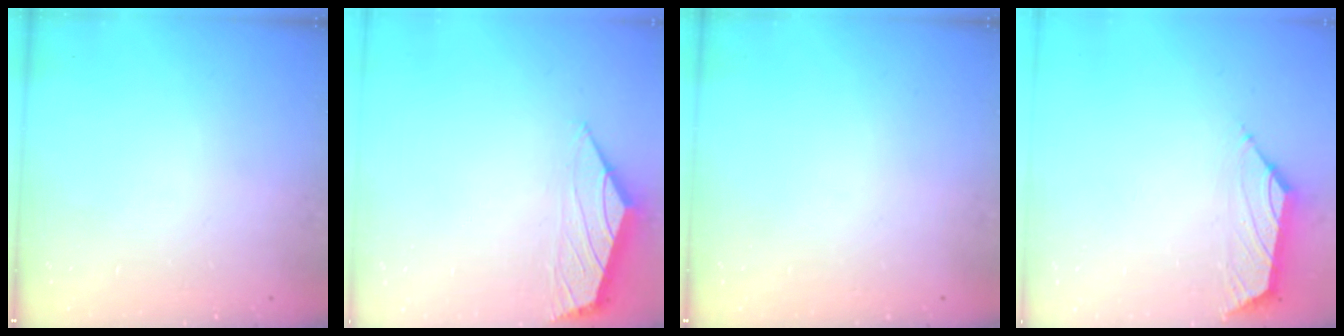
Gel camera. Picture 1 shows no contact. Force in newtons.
{"total": 0.8, "press": 0.6, "slide": 0.6}
{"total": 0.0}
{"total": 1.5, "press": 1.4, "slide": 0.6}